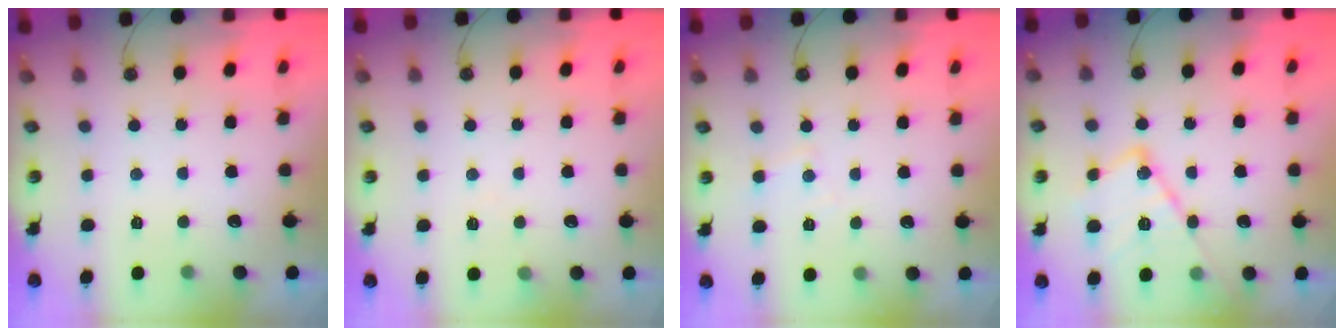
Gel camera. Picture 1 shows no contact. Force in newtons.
{"total": 4.1, "press": 4.0, "slide": 0.7}
{"total": 5.0, "press": 5.0, "slide": 0.7}
{"total": 17.3, "press": 17.2, "slide": 1.6}